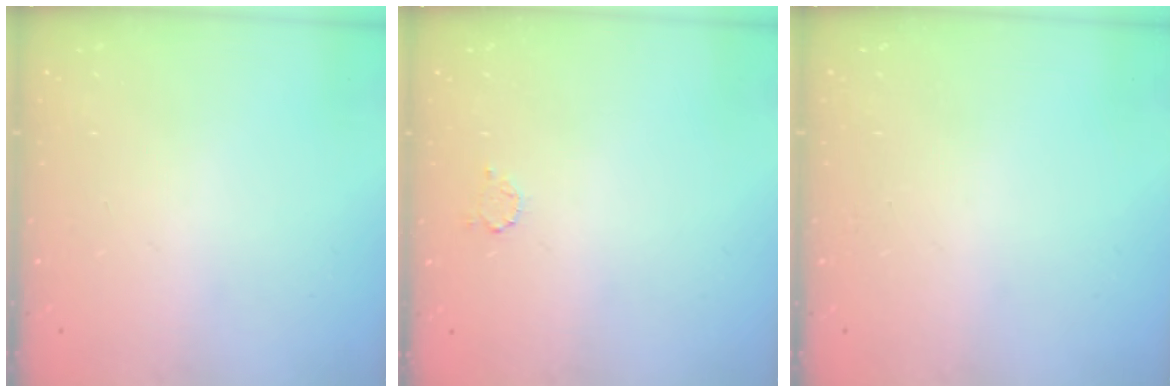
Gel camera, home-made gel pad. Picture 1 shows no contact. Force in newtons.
{"total": 2.3, "press": 2.3, "slide": 0.3}
{"total": 0.0}